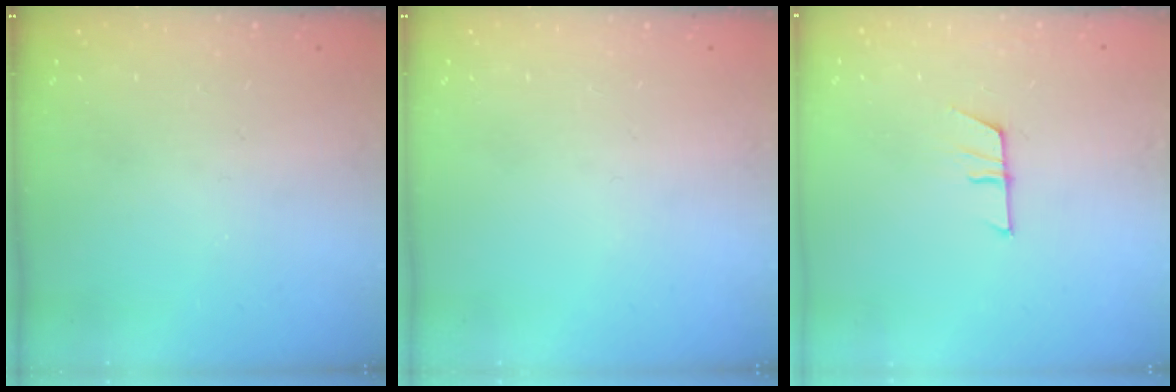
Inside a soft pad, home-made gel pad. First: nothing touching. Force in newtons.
{"total": 0.0}
{"total": 7.8, "press": 7.8, "slide": 0.4}